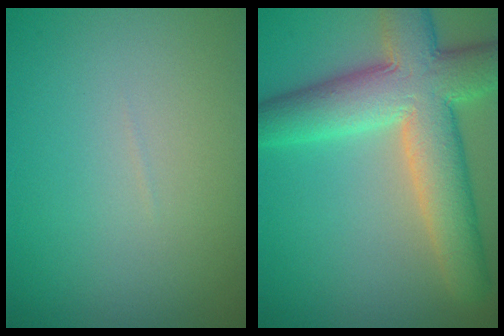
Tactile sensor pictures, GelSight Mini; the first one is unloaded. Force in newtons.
{"total": 9.9, "press": 9.9, "slide": 0.6}